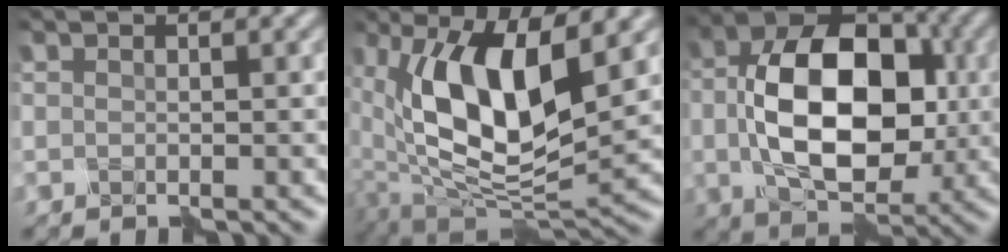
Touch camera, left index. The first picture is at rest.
{"total": 12.4, "force": [3.1, 5.6, 10.6], "torque": [-0.182, -0.012, 0.056]}
{"total": 12.4, "force": [0.1, 8.1, 9.4], "torque": [-0.158, 0.002, 0.000]}